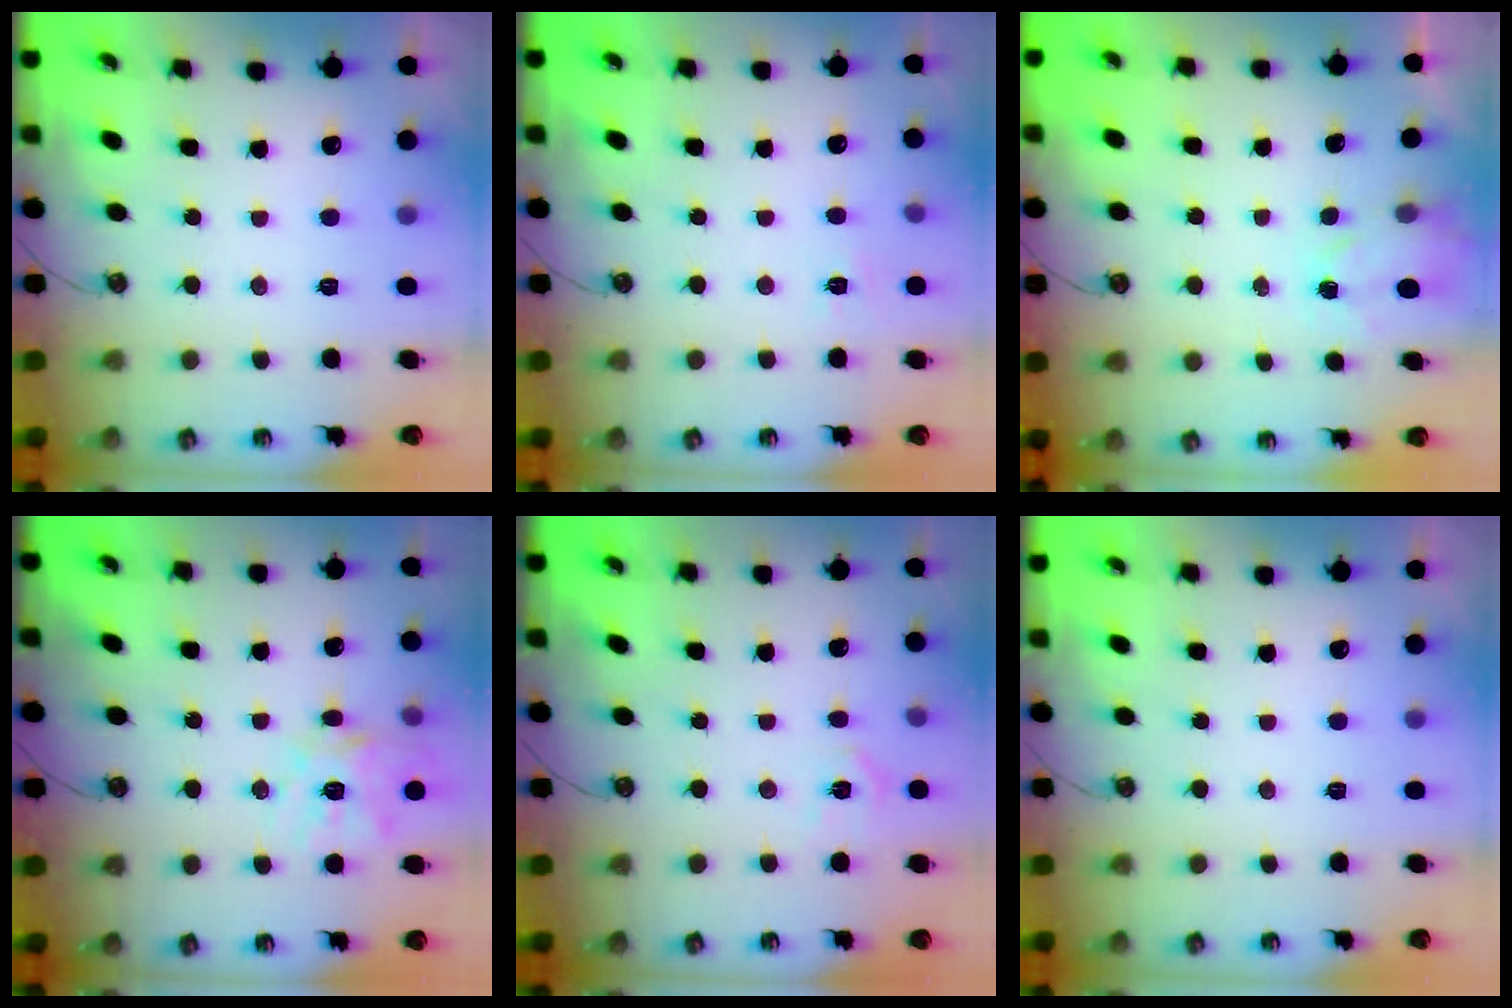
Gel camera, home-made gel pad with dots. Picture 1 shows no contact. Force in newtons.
{"total": 4.1, "press": 4.1, "slide": 0.4}
{"total": 2.1, "press": 2.1, "slide": 0.4}
{"total": 14.2, "press": 14.0, "slide": 1.9}
{"total": 4.5, "press": 4.5, "slide": 0.5}
{"total": 0.0}